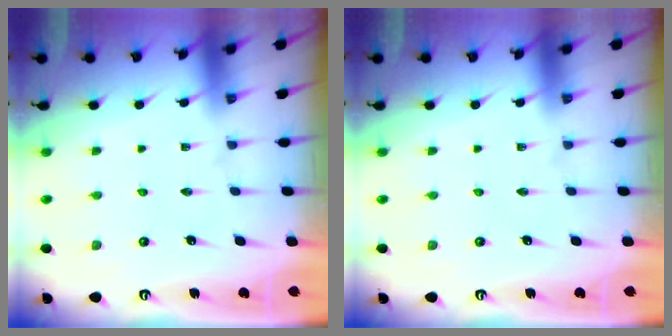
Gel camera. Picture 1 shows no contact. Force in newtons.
{"total": 0.0}